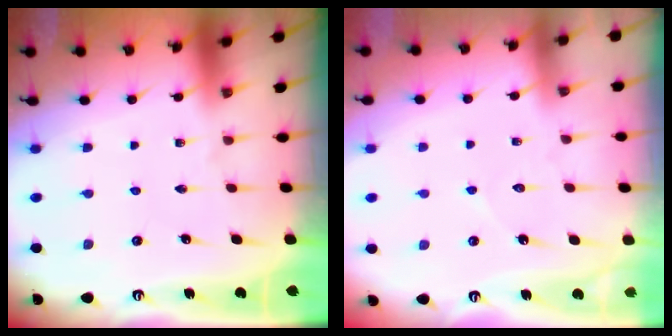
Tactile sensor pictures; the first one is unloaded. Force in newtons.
{"total": 3.8, "press": 3.8, "slide": 0.3}